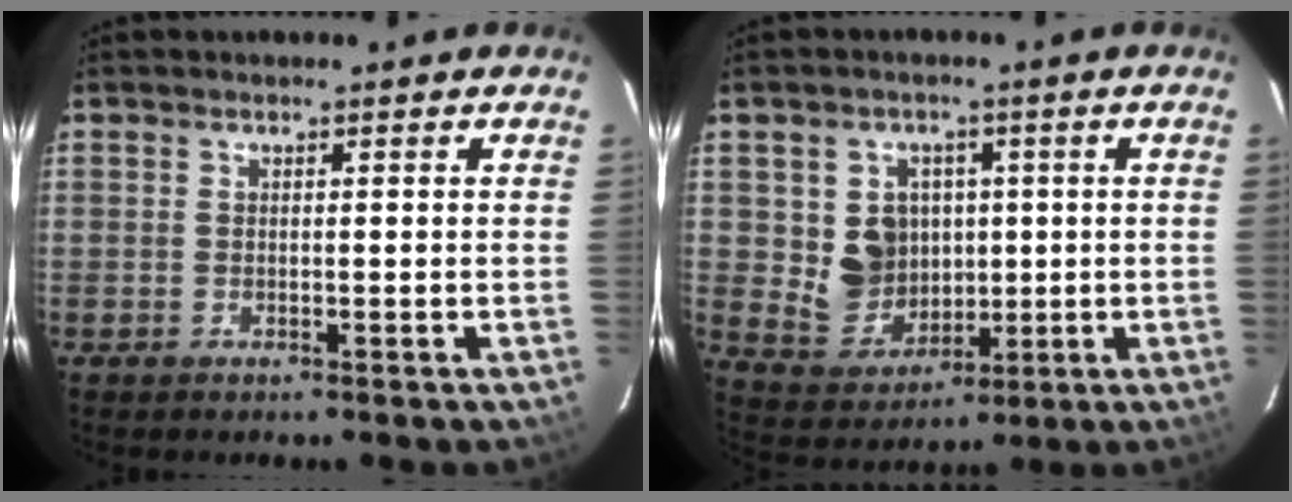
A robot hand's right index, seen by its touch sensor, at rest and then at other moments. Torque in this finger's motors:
{"motor_torque": [0.76, 0.53, 0.26, 0.03]}